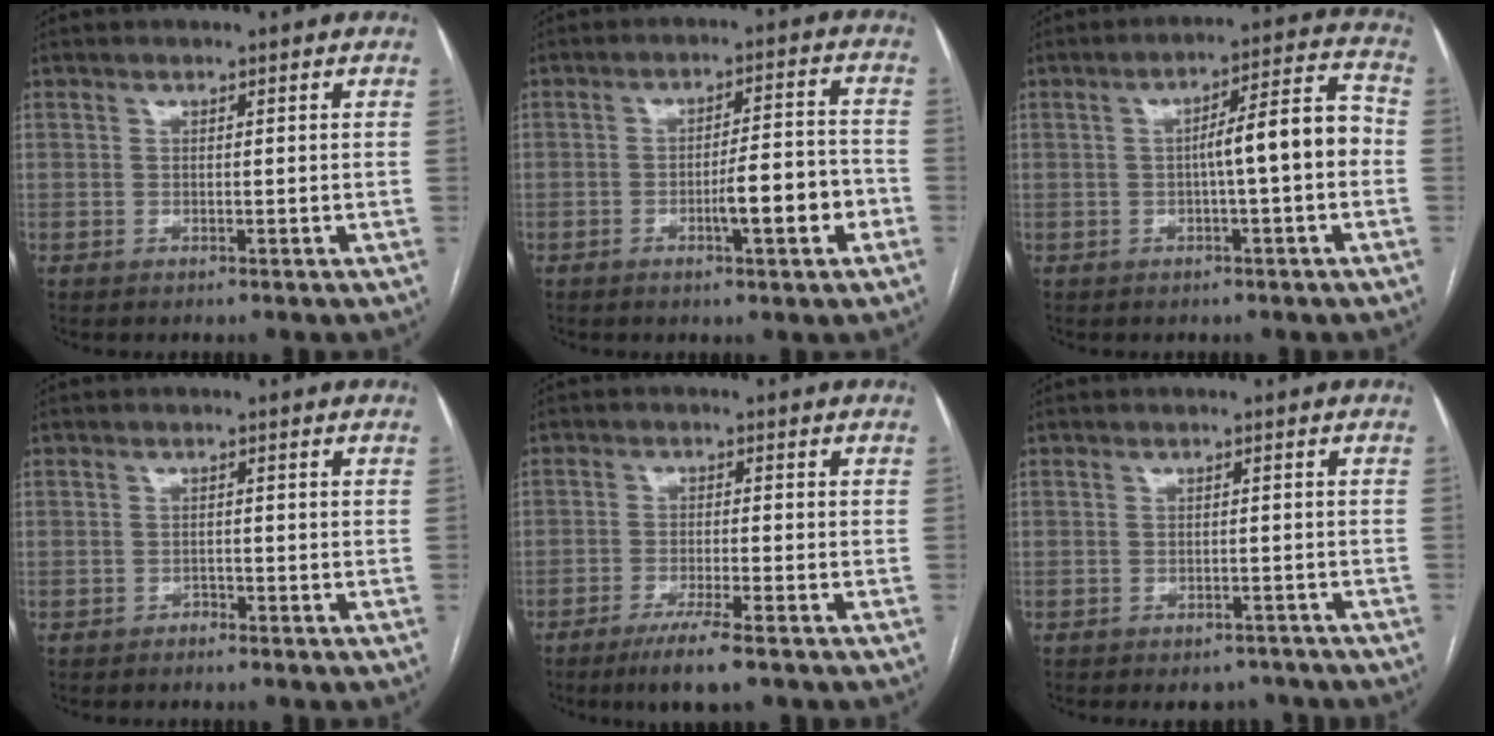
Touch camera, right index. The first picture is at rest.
{"total": 7.8, "force": [-3.0, 1.0, 7.2], "torque": [-0.108, 0.013, -0.041]}
{"total": 8.4, "force": [-1.0, 0.7, 8.3], "torque": [-0.118, 0.030, -0.016]}
{"total": 0.9, "force": [-0.8, 0.3, 0.2], "torque": [-0.002, 0.002, -0.016]}
{"total": 6.2, "force": [-4.2, -0.1, 4.5], "torque": [-0.080, -0.015, -0.073]}
{"total": 5.2, "force": [-4.5, 2.2, 1.1], "torque": [-0.006, 0.008, -0.055]}